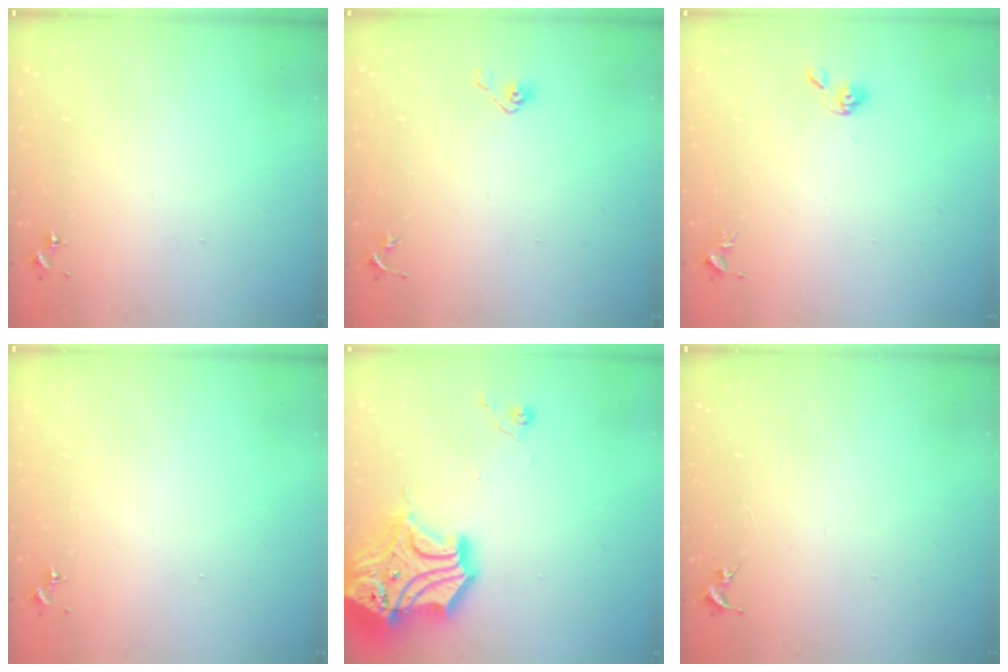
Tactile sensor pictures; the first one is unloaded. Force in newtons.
{"total": 5.0, "press": 4.4, "slide": 2.3}
{"total": 5.2, "press": 5.1, "slide": 0.6}
{"total": 0.0}
{"total": 21.9, "press": 21.7, "slide": 2.9}
{"total": 0.0}